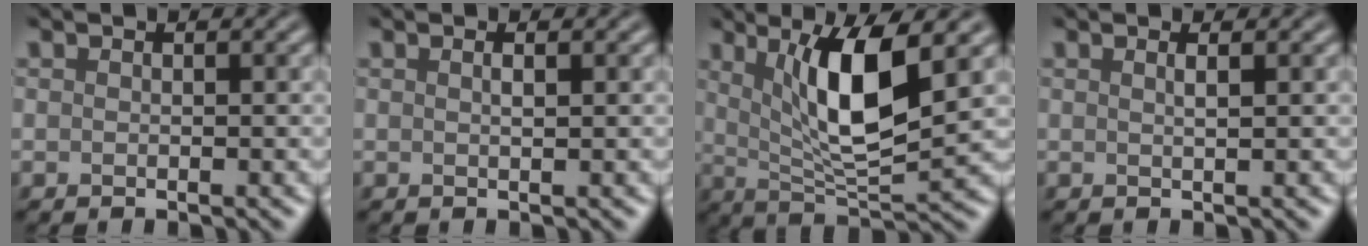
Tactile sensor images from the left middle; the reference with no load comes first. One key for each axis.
{"total": 0.9, "fx": 0.4, "fy": 0.3, "fz": 0.8, "tx": -0.008, "ty": 0.004, "tz": 0.003}
{"total": 7.9, "fx": 2.4, "fy": 2.0, "fz": 7.3, "tx": -0.123, "ty": -0.012, "tz": 0.047}
{"total": 1.3, "fx": 0.6, "fy": 0.5, "fz": 1.0, "tx": -0.006, "ty": 0.004, "tz": 0.001}